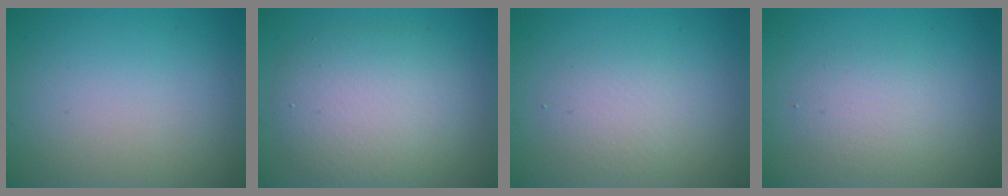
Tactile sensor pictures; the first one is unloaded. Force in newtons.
{"total": 5.9, "press": 5.8, "slide": 0.6}
{"total": 2.3, "press": 2.3, "slide": 0.0}
{"total": 2.4, "press": 2.4, "slide": 0.2}